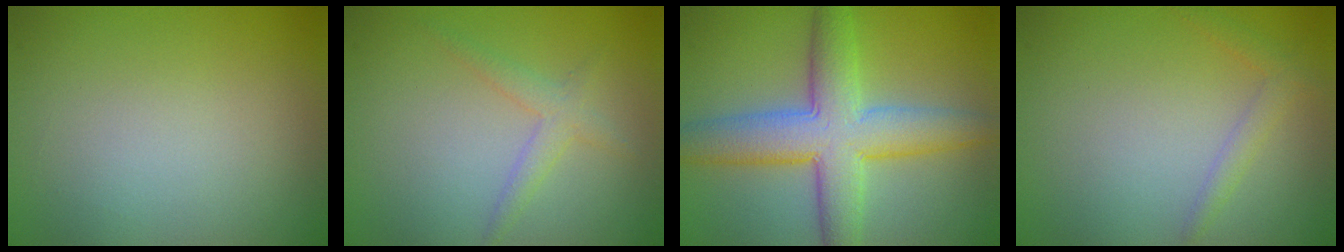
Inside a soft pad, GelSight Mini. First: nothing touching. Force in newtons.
{"total": 1.8, "press": 1.8, "slide": 0.1}
{"total": 7.5, "press": 7.4, "slide": 0.3}
{"total": 1.4, "press": 1.4, "slide": 0.1}